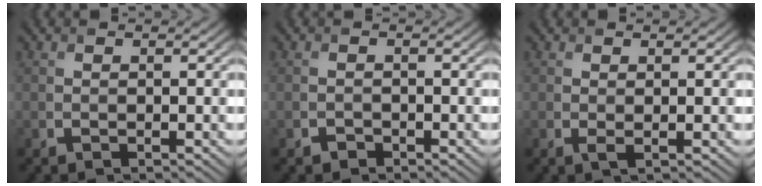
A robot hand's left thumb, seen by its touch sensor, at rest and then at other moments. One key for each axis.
{"total": 0.9, "fx": -0.8, "fy": 0.5, "fz": 0.2, "tx": -0.001, "ty": -0.001, "tz": -0.015}
{"total": 0.8, "fx": 0.2, "fy": 0.2, "fz": 0.8, "tx": -0.017, "ty": -0.001, "tz": 0.003}